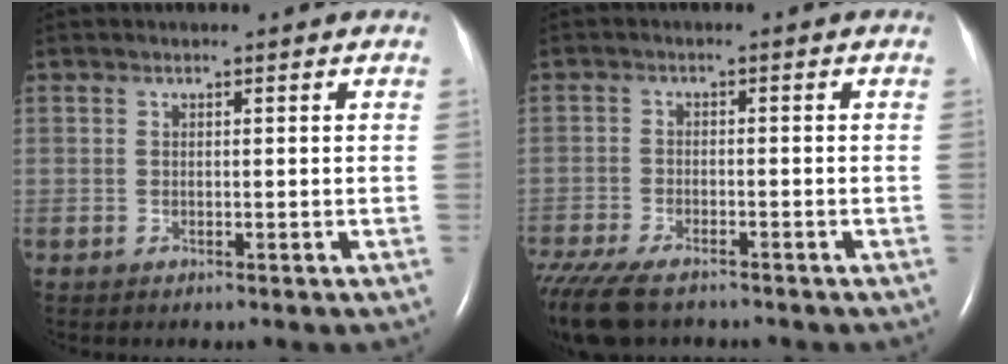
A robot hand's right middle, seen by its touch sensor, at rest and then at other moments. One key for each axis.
{"total": 11.7, "fx": -9.1, "fy": 3.8, "fz": 6.2, "tx": -0.134, "ty": -0.024, "tz": -0.147}